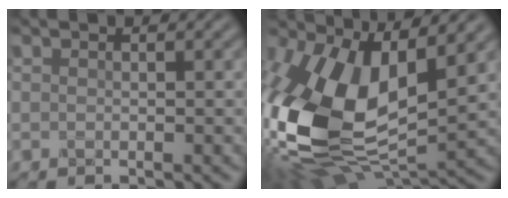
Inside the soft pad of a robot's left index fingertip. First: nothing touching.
{"total": 14.6, "force": [0.1, 7.9, 12.3], "torque": [-0.271, -0.012, -0.011]}